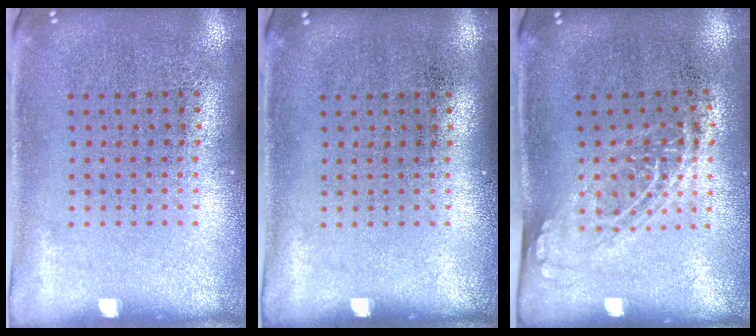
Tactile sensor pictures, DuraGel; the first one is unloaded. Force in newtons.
{"total": 0.0}
{"total": 1.3, "press": 1.0, "slide": 0.8}